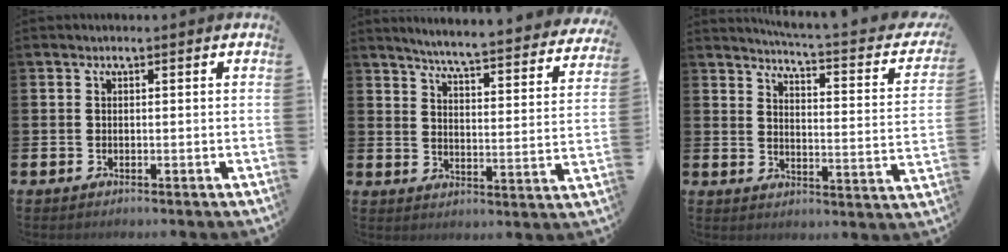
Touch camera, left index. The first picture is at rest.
{"total": 5.2, "force": [5.0, -0.2, 1.6], "torque": [-0.049, -0.050, 0.078]}
{"total": 3.9, "force": [3.6, -0.2, 1.7], "torque": [-0.037, -0.040, 0.047]}